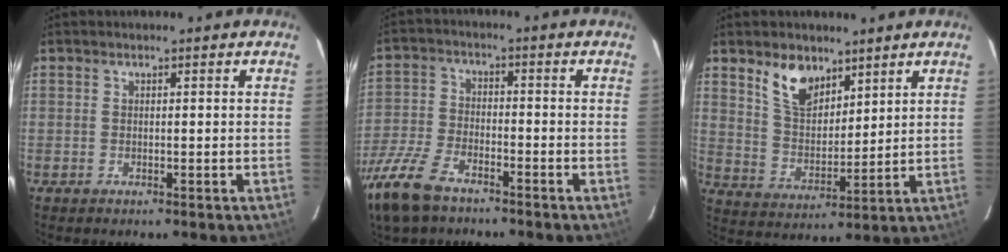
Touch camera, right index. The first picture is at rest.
{"total": 13.1, "force": [-9.2, 5.9, 7.2], "torque": [-0.184, -0.019, -0.187]}
{"total": 9.4, "force": [6.1, 5.2, 5.0], "torque": [-0.089, 0.008, 0.123]}